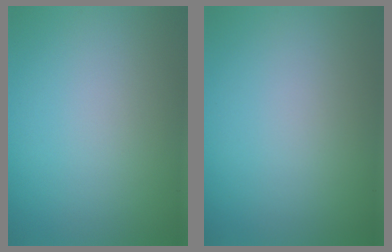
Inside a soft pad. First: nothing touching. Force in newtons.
{"total": 0.0}